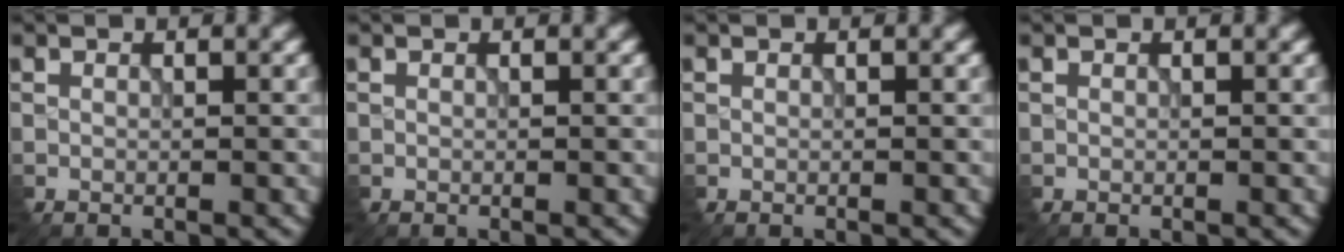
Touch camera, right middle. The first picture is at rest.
{"total": 0.0}
{"total": 0.0}
{"total": 0.0}